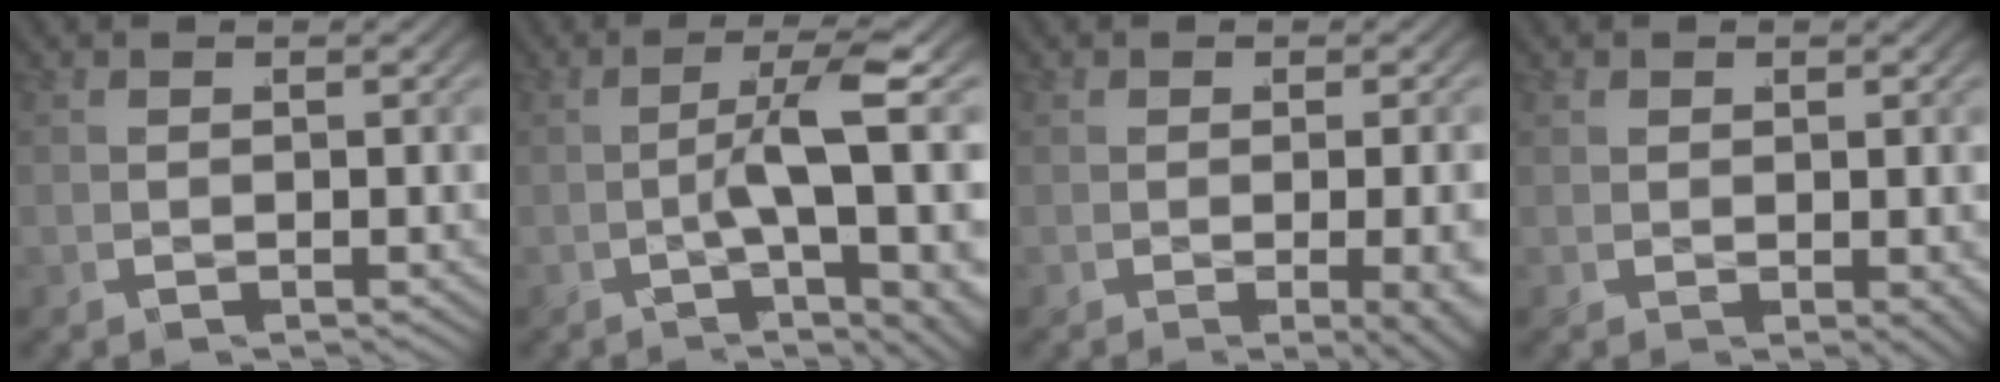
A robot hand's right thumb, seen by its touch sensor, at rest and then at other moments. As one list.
[{"total": 6.4, "force": [-0.7, 0.7, 6.3], "torque": [-0.107, 0.008, -0.021]}, {"total": 2.8, "force": [-0.8, 0.4, 2.6], "torque": [-0.037, -0.012, -0.007]}, {"total": 0.5, "force": [0.2, 0.1, 0.4], "torque": [-0.004, -0.003, 0.009]}]